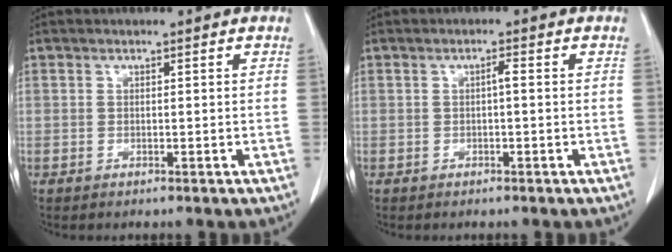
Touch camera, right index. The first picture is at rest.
{"total": 1.2, "force": [-0.1, 0.1, 1.2], "torque": [-0.021, 0.004, -0.001]}